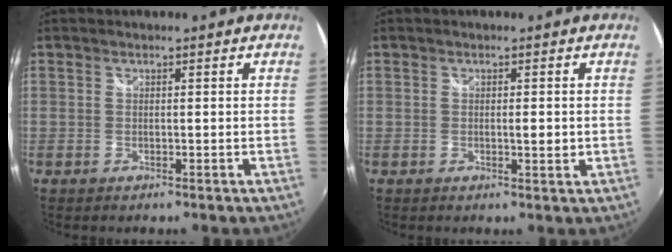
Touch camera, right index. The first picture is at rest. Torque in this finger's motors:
{"motor_torque": [1.63, 0.50, 0.14, 0.04]}